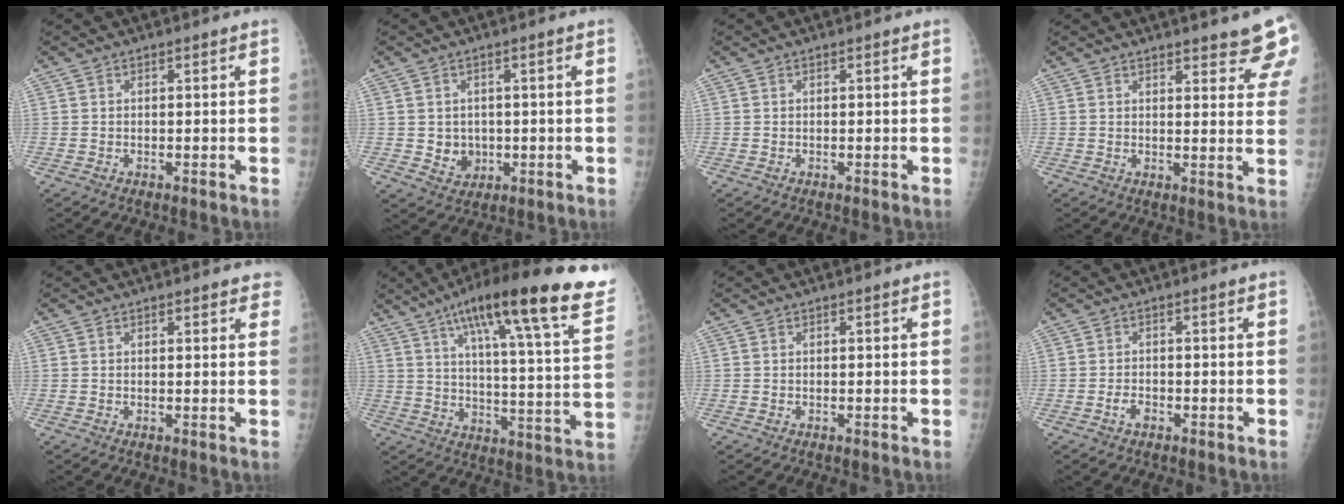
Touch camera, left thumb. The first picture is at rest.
{"total": 4.3, "force": [-0.2, 3.8, 1.9], "torque": [-0.010, 0.000, 0.008]}
{"total": 0.0}
{"total": 11.0, "force": [9.3, 2.5, 5.4], "torque": [-0.031, -0.042, 0.095]}
{"total": 3.1, "force": [2.3, 1.2, 1.6], "torque": [0.008, -0.001, 0.021]}
{"total": 26.9, "force": [16.9, 4.0, 20.5], "torque": [-0.290, -0.044, 0.237]}
{"total": 0.0}
{"total": 2.0, "force": [-1.1, 1.2, 1.1], "torque": [-0.021, 0.009, -0.020]}